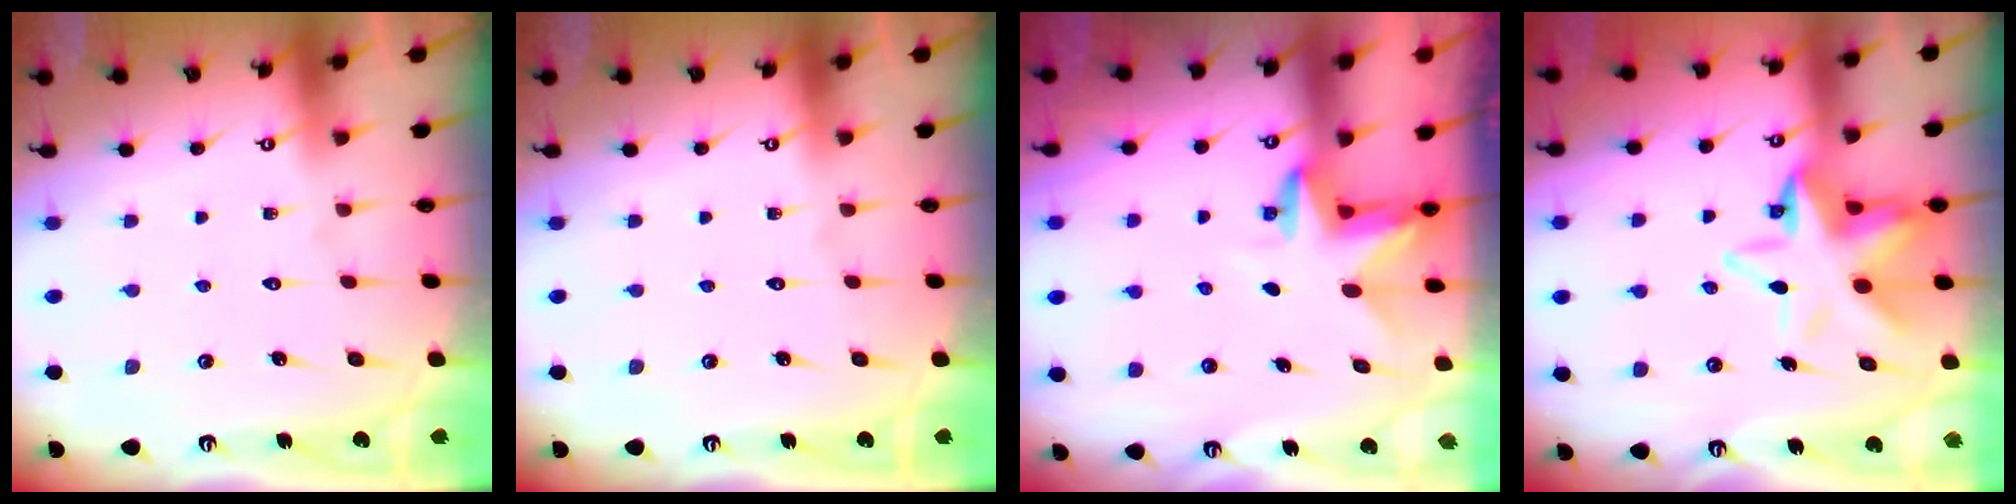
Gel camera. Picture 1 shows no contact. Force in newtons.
{"total": 0.0}
{"total": 3.2, "press": 3.2, "slide": 0.1}
{"total": 11.1, "press": 10.9, "slide": 2.0}